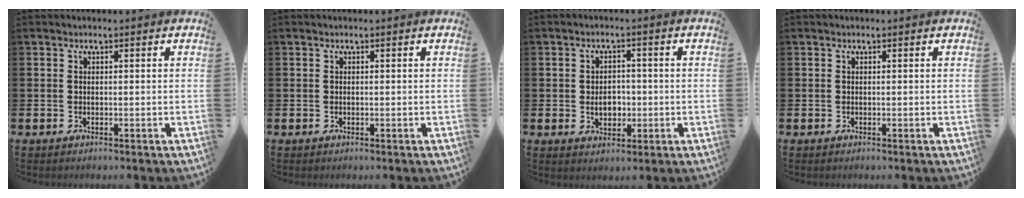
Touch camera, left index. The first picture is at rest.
{"total": 0.0}
{"total": 3.6, "force": [-0.3, 2.7, 2.4], "torque": [-0.027, -0.003, -0.014]}
{"total": 0.0}